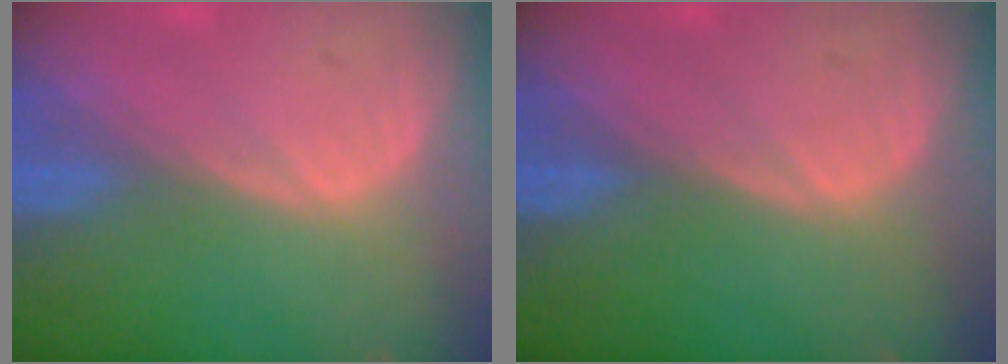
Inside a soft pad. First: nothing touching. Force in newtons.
{"total": 0.0}